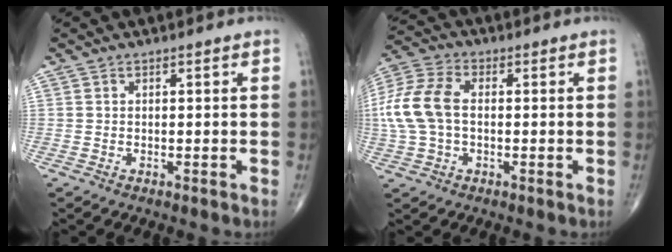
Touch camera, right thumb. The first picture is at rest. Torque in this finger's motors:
{"motor_torque": [-0.33, 0.80, 0.97, -0.26, 0.13]}